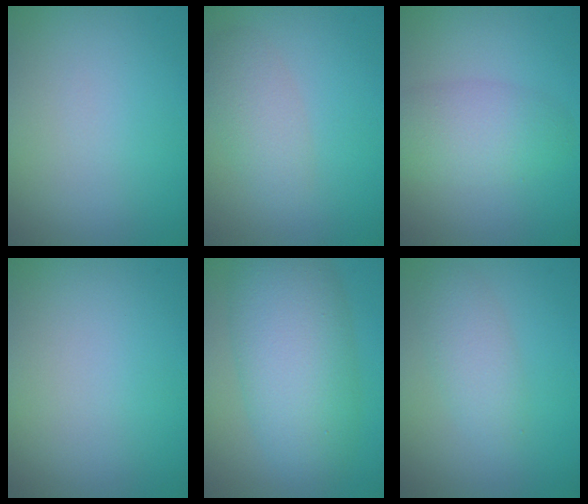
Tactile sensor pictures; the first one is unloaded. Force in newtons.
{"total": 2.5, "press": 2.5, "slide": 0.1}
{"total": 4.0, "press": 4.0, "slide": 0.1}
{"total": 0.0}
{"total": 8.7, "press": 8.7, "slide": 0.1}
{"total": 2.7, "press": 2.7, "slide": 0.1}